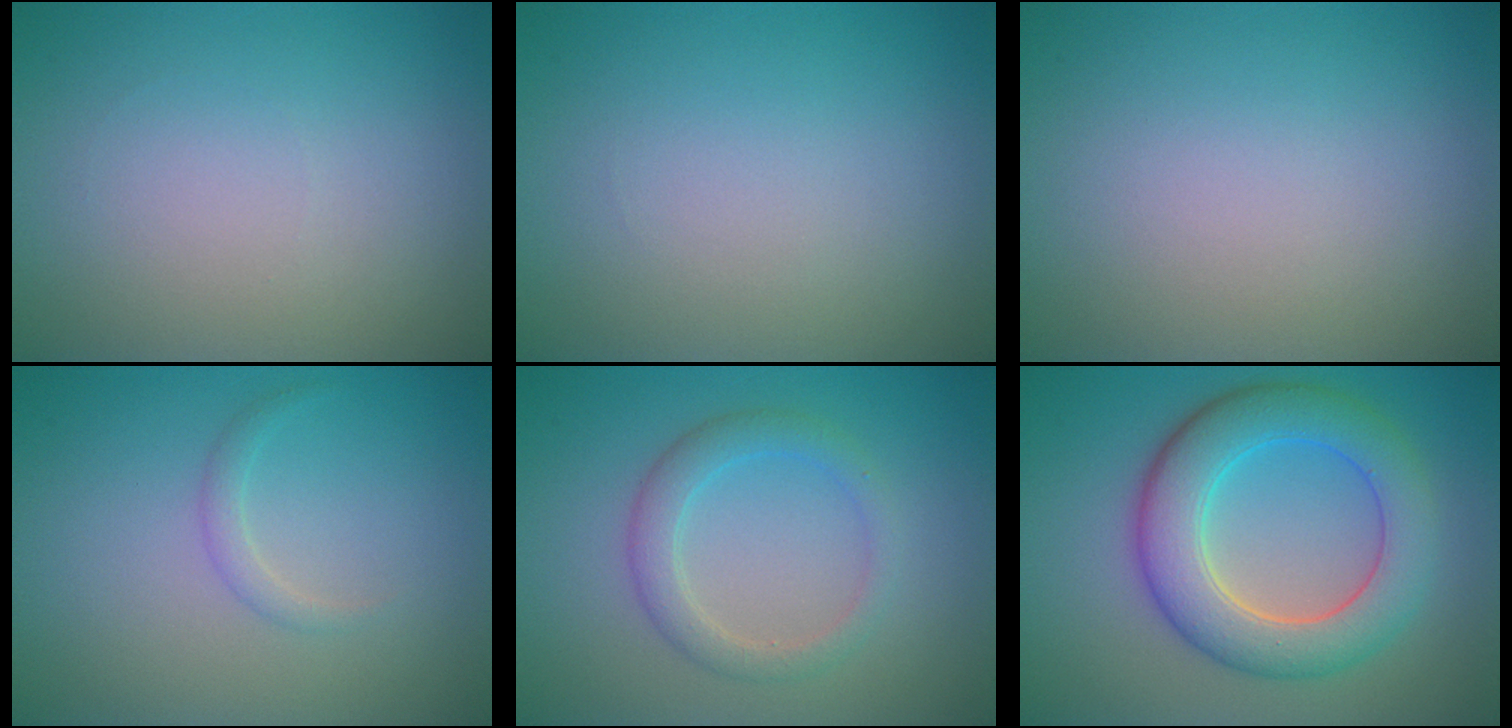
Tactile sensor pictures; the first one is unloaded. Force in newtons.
{"total": 0.0}
{"total": 0.0}
{"total": 1.0, "press": 1.0, "slide": 0.1}
{"total": 2.7, "press": 2.7, "slide": 0.1}
{"total": 7.4, "press": 7.4, "slide": 0.5}